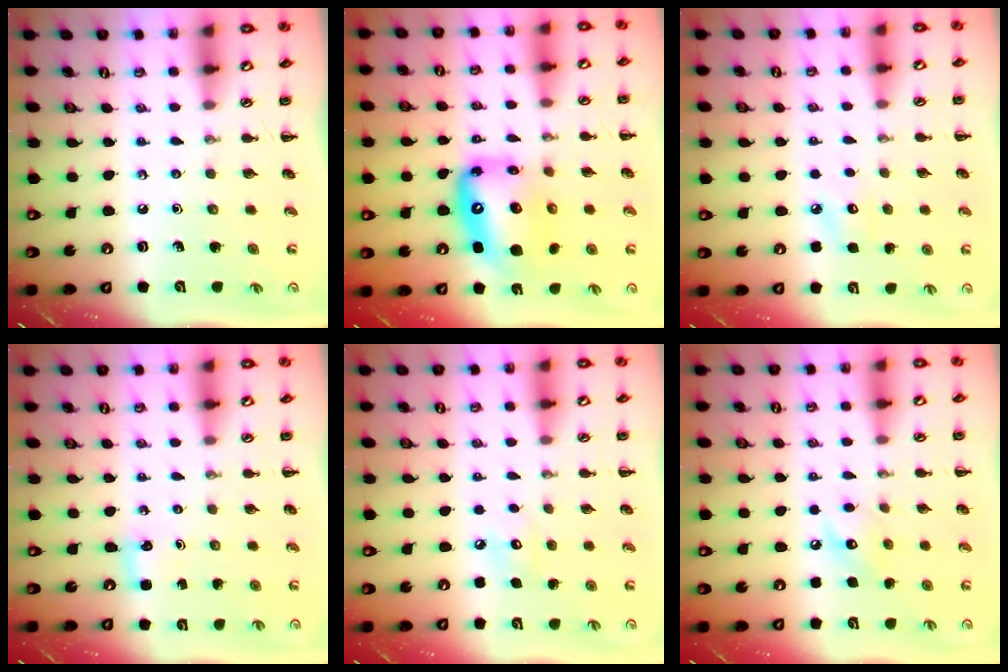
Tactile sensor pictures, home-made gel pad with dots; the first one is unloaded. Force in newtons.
{"total": 14.5, "press": 13.9, "slide": 4.0}
{"total": 6.2, "press": 6.0, "slide": 1.8}
{"total": 2.5, "press": 2.4, "slide": 0.8}
{"total": 5.2, "press": 5.1, "slide": 1.3}
{"total": 7.6, "press": 7.5, "slide": 0.6}